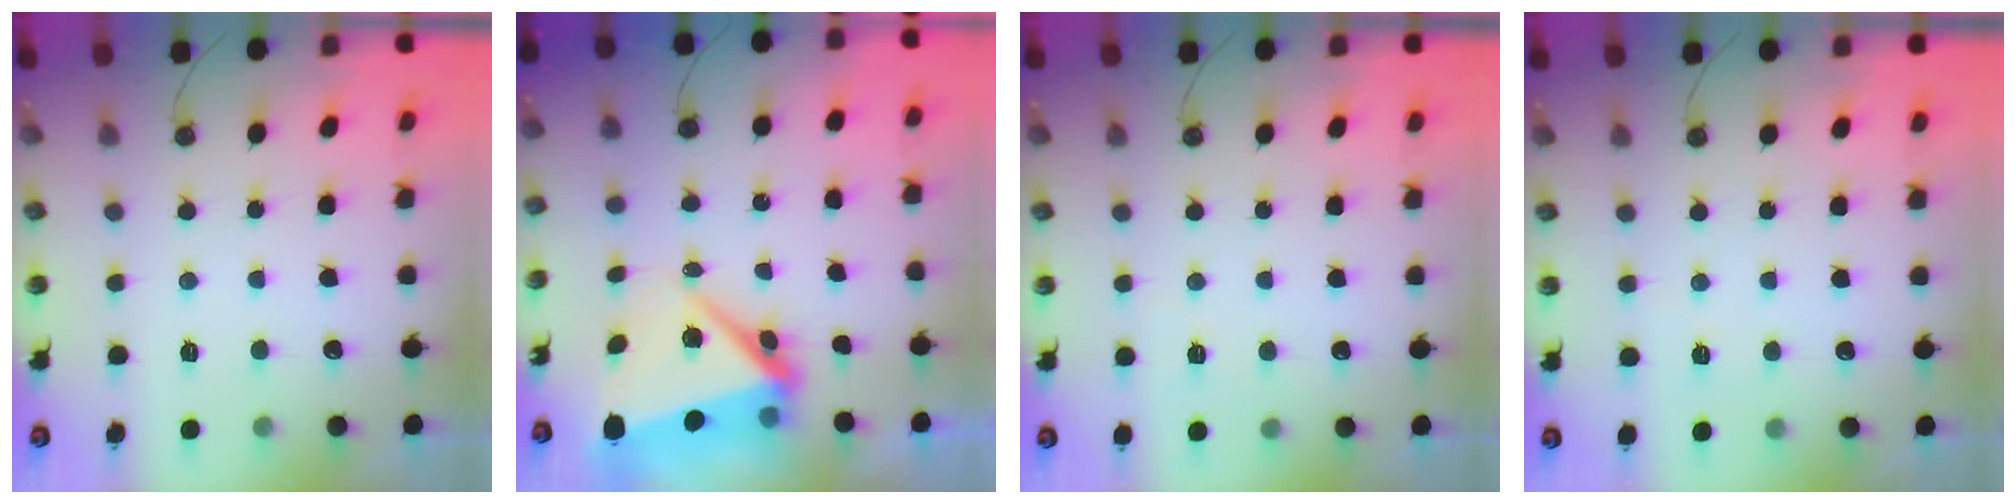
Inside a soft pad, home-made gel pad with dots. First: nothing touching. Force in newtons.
{"total": 9.3, "press": 8.9, "slide": 2.8}
{"total": 2.6, "press": 2.6, "slide": 0.4}
{"total": 2.9, "press": 2.1, "slide": 2.1}